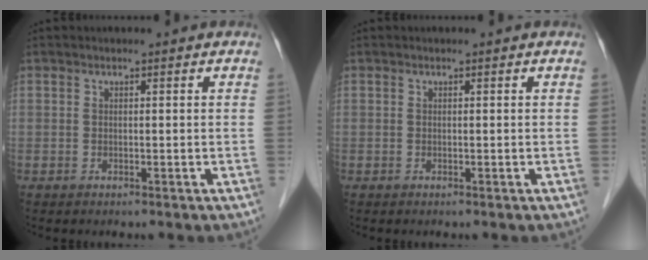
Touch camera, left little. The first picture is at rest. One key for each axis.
{"total": 0.0}